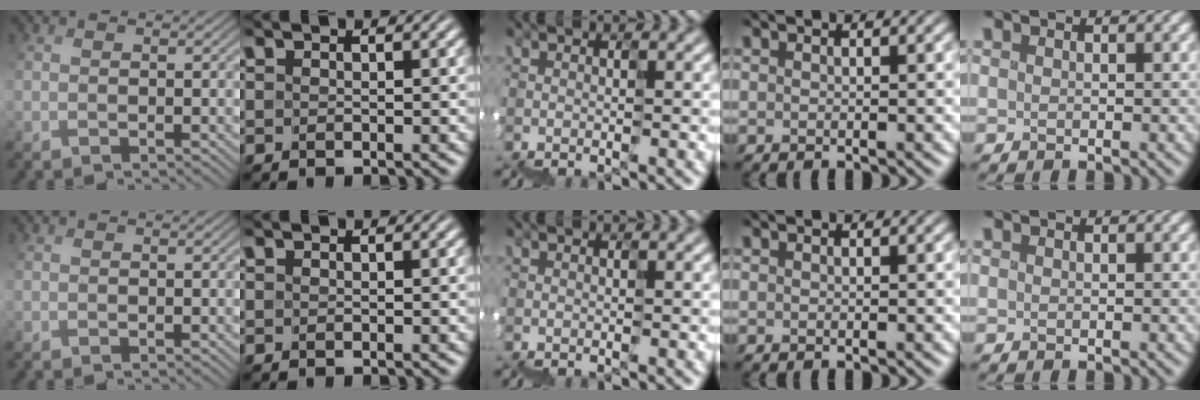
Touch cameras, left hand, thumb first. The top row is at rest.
{}